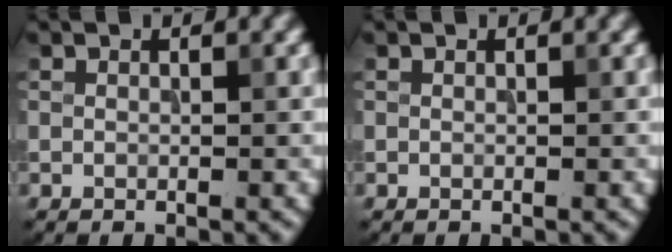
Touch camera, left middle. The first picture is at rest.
{"total": 0.0}